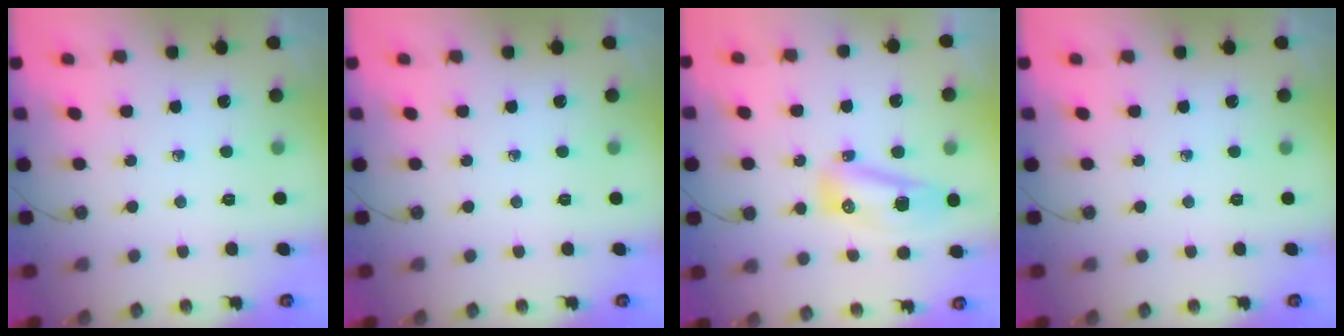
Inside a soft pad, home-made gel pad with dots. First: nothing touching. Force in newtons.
{"total": 0.0}
{"total": 9.4, "press": 9.3, "slide": 1.6}
{"total": 0.0}